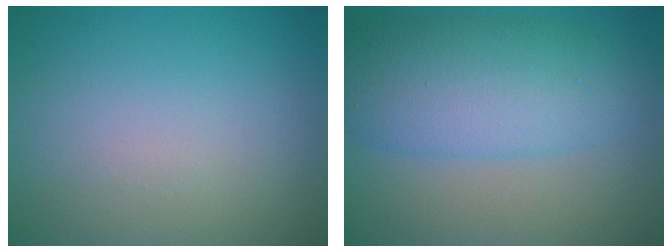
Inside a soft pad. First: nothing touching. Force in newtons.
{"total": 7.7, "press": 7.7, "slide": 0.3}